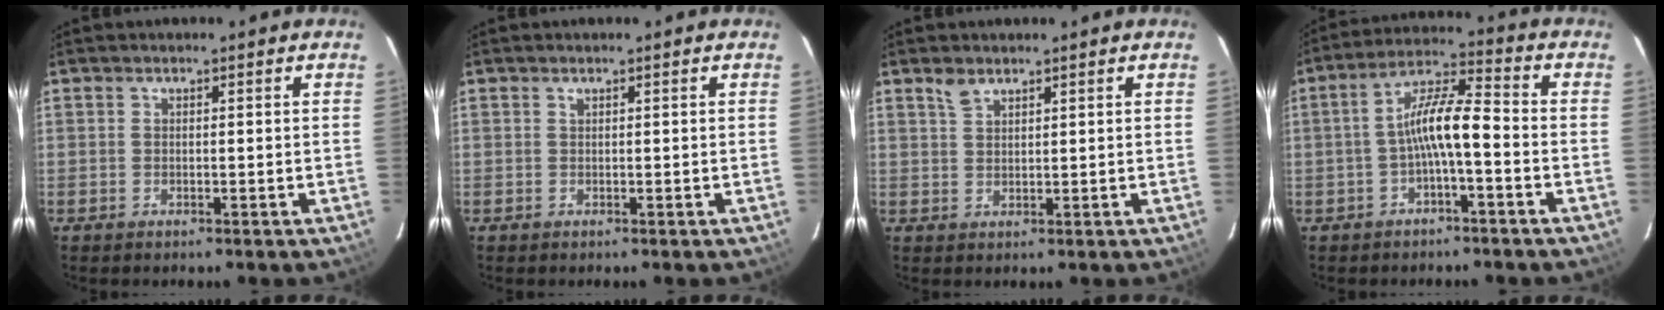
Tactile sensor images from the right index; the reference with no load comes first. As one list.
[{"total": 0.0}, {"total": 2.5, "force": [1.9, 1.1, 1.1], "torque": [-0.018, 0.004, 0.038]}, {"total": 7.8, "force": [-2.5, 1.4, 7.3], "torque": [-0.147, 0.021, -0.043]}]